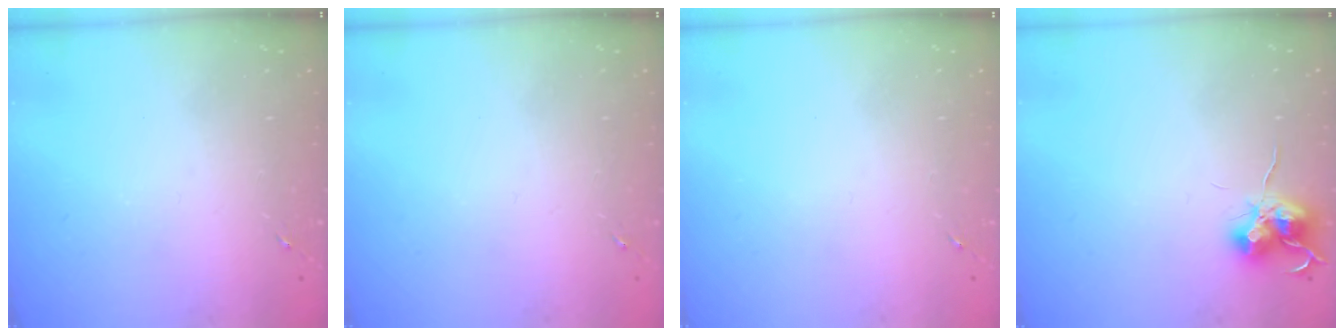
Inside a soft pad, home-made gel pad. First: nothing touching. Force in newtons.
{"total": 0.0}
{"total": 0.0}
{"total": 10.9, "press": 10.8, "slide": 0.8}